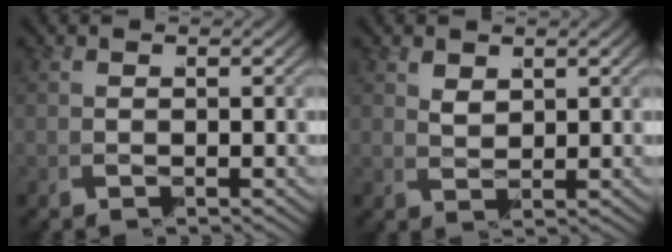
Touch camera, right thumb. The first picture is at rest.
{"total": 1.4, "force": [1.4, 0.1, 0.4], "torque": [0.000, -0.001, 0.025]}